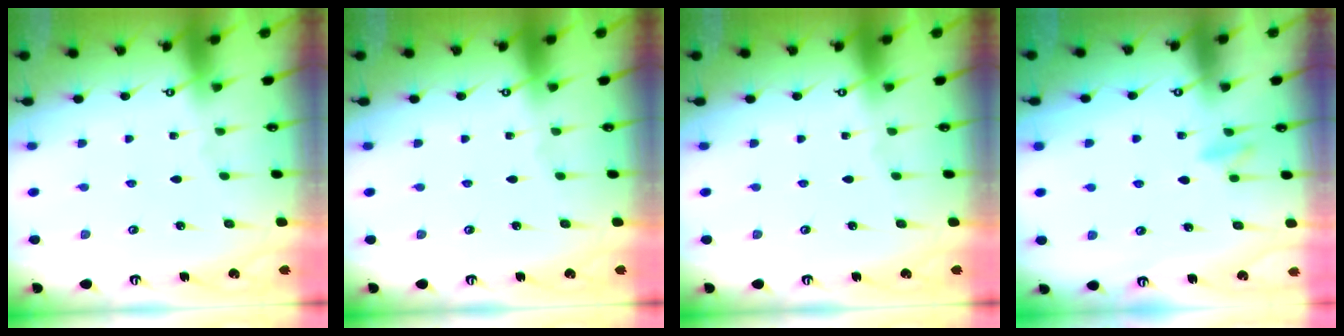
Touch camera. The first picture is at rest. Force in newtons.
{"total": 0.0}
{"total": 0.0}
{"total": 6.8, "press": 6.7, "slide": 1.0}